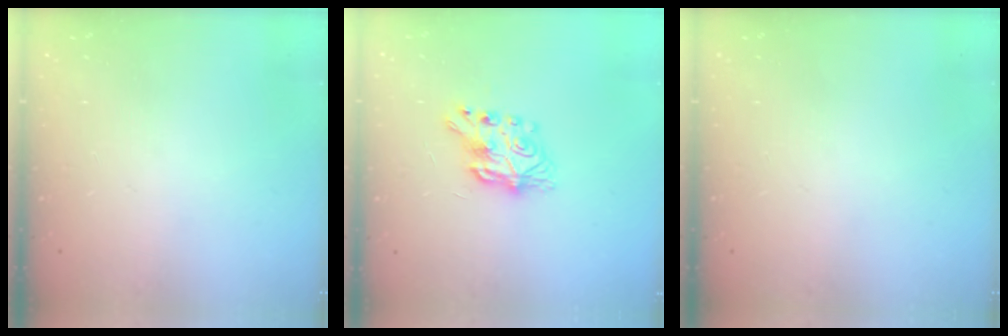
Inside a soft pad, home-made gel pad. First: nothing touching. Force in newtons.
{"total": 8.6, "press": 8.5, "slide": 0.8}
{"total": 0.0}